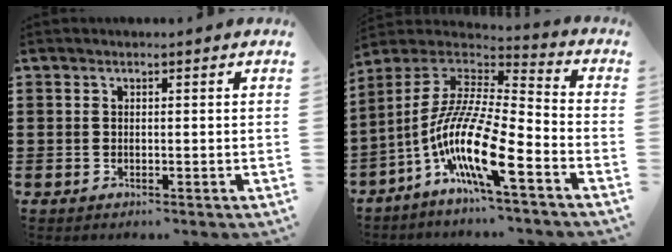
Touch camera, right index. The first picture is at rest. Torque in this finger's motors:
{"motor_torque": [1.09, 1.04, 1.05, 0.21]}